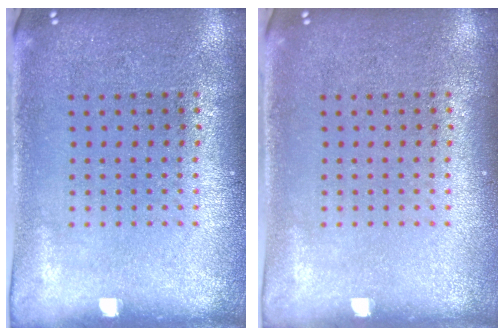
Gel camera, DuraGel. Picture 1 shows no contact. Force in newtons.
{"total": 0.0}